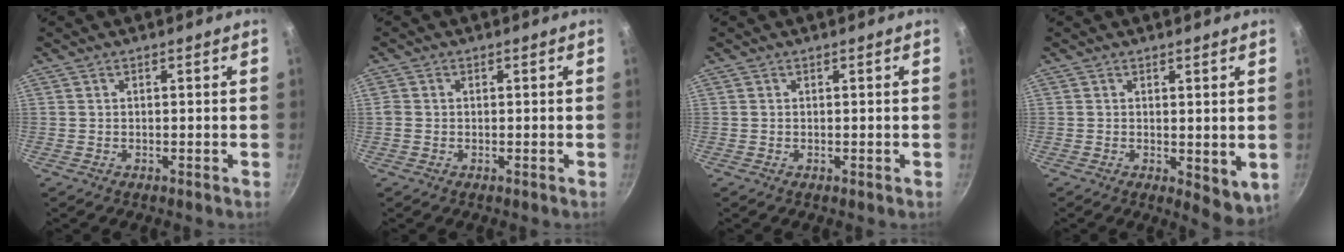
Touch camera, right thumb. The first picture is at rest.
{"total": 1.5, "force": [-0.2, 1.3, 0.7], "torque": [-0.013, 0.003, -0.006]}
{"total": 0.0}
{"total": 5.3, "force": [0.2, 2.6, 4.6], "torque": [-0.057, -0.013, 0.007]}